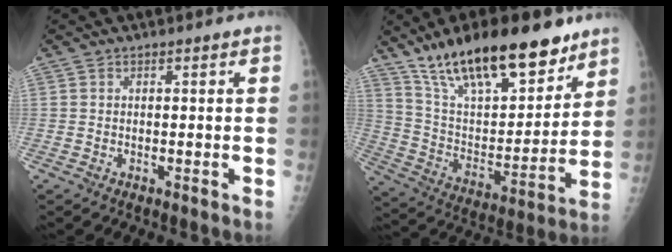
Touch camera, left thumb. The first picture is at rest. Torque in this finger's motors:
{"motor_torque": [0.72, 0.72, 1.40, -1.37, 0.25]}